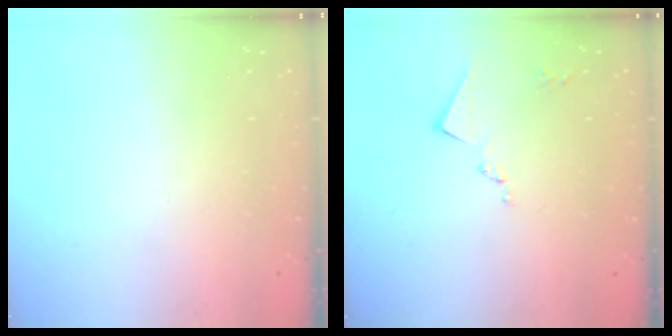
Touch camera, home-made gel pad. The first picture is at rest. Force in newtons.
{"total": 8.8, "press": 8.8, "slide": 0.4}